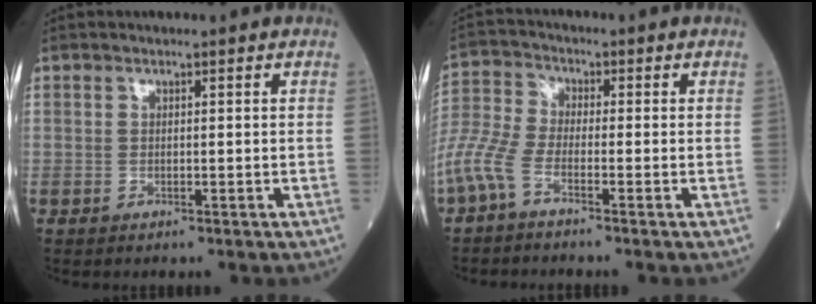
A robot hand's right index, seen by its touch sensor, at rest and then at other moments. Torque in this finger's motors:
{"motor_torque": [0.15, -0.23, 0.46, 0.11]}